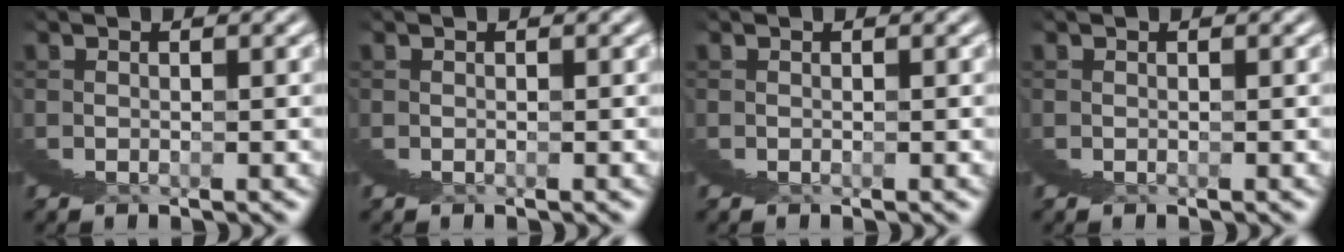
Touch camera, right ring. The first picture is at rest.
{"total": 0.0}
{"total": 0.0}
{"total": 0.0}